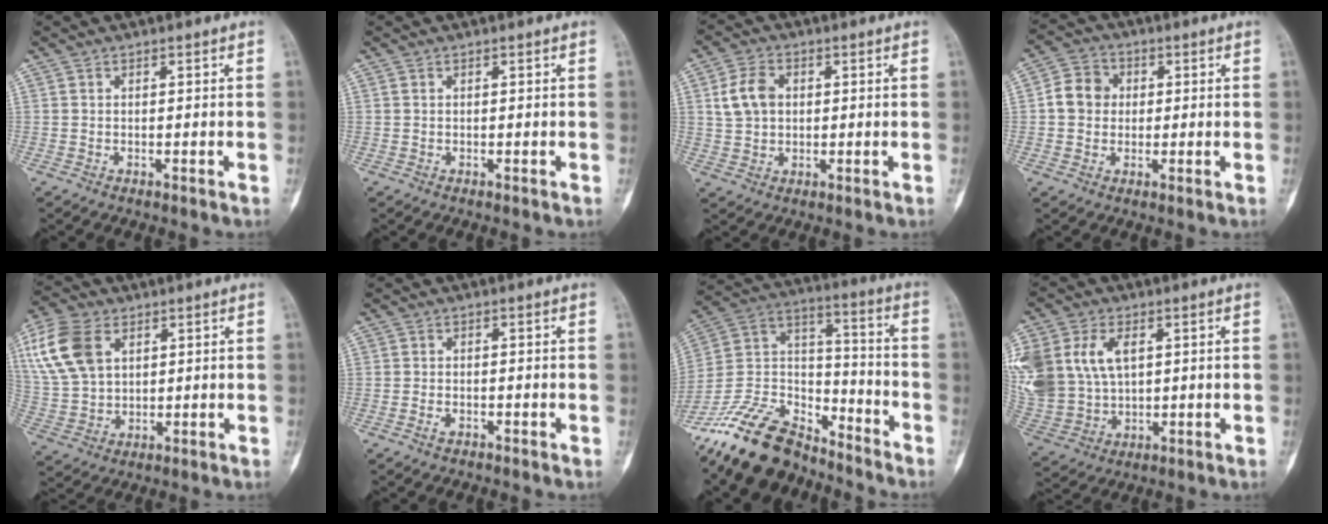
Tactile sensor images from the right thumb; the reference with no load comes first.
{"total": 0.0}
{"total": 6.6, "force": [1.3, 4.8, 4.3], "torque": [-0.073, 0.006, 0.024]}
{"total": 6.5, "force": [0.4, 5.8, 3.0], "torque": [-0.035, 0.013, -0.003]}
{"total": 13.7, "force": [5.2, 9.0, 9.0], "torque": [-0.183, -0.004, 0.108]}
{"total": 1.3, "force": [-0.8, 0.7, 0.7], "torque": [-0.015, 0.003, -0.016]}
{"total": 18.6, "force": [-15.2, 8.4, 6.6], "torque": [-0.106, 0.102, -0.284]}
{"total": 19.9, "force": [5.5, 14.0, 13.0], "torque": [-0.319, 0.014, 0.122]}